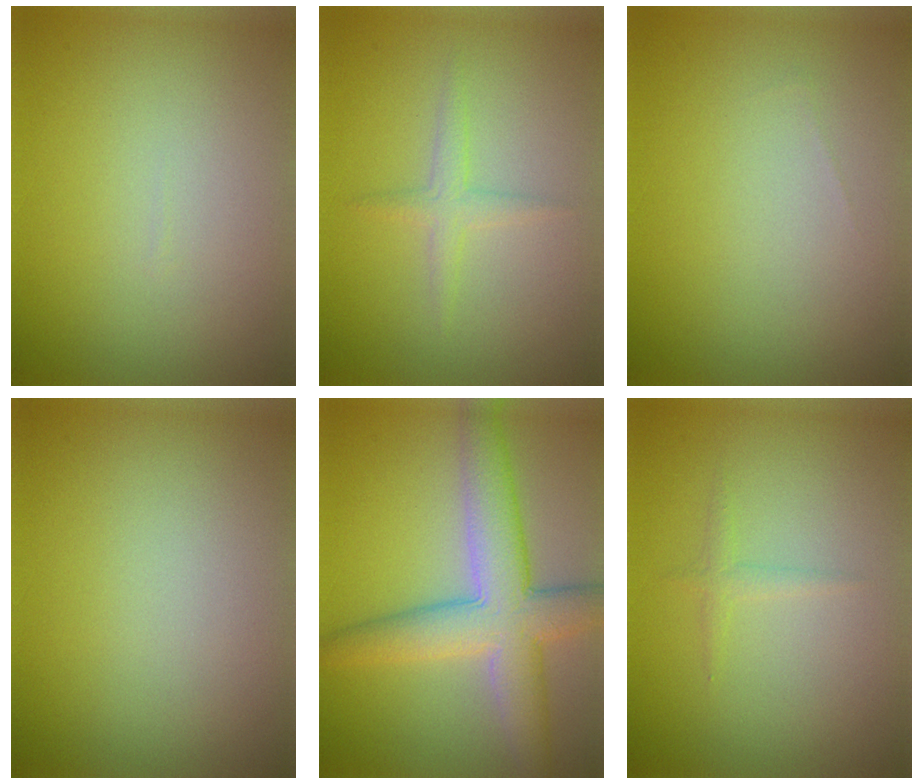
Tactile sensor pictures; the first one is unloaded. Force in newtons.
{"total": 1.5, "press": 1.5, "slide": 0.0}
{"total": 0.0}
{"total": 0.0}
{"total": 7.1, "press": 7.1, "slide": 0.2}
{"total": 0.9, "press": 0.9, "slide": 0.0}